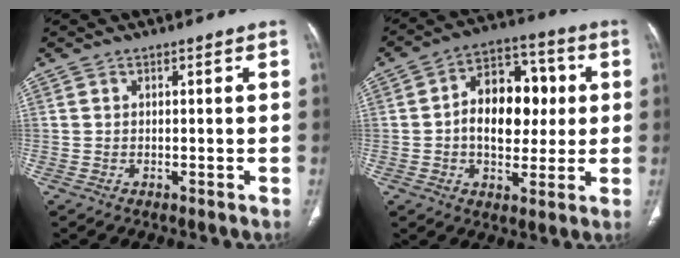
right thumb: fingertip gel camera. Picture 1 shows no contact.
{"total": 14.8, "force": [0.9, 9.9, 11.1], "torque": [-0.129, 0.027, 0.010]}